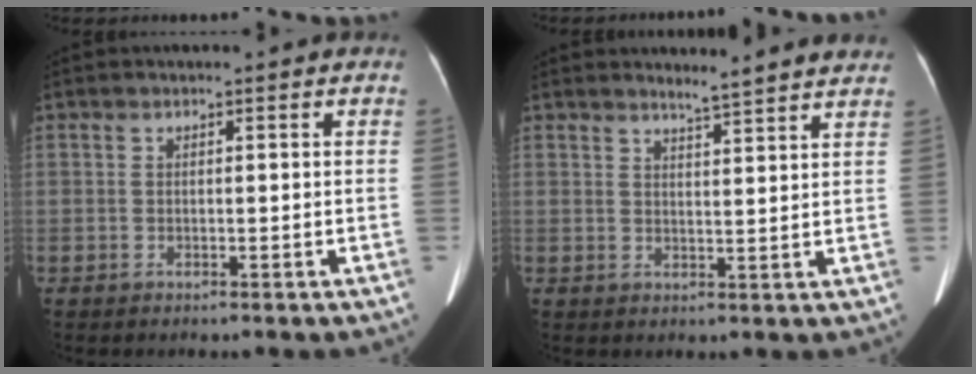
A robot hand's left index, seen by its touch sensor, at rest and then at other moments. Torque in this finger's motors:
{"motor_torque": [-0.13, -0.13, 0.07, 0.03]}